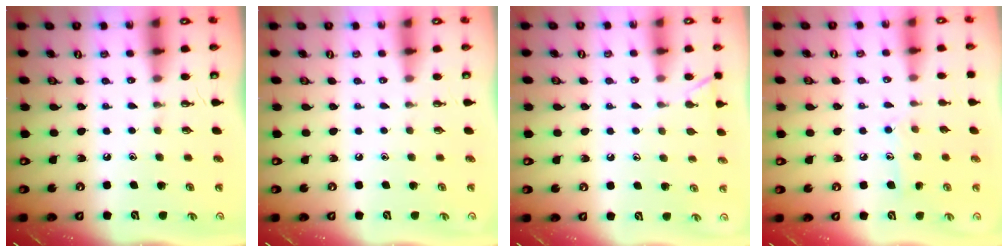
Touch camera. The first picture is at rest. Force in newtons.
{"total": 0.0}
{"total": 4.9, "press": 4.9, "slide": 0.4}
{"total": 7.7, "press": 7.7, "slide": 0.4}